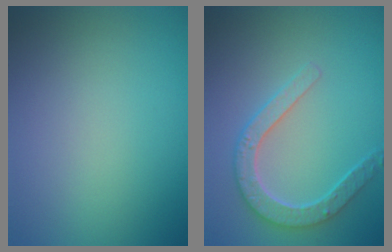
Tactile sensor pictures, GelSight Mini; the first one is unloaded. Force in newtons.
{"total": 3.6, "press": 3.4, "slide": 1.4}